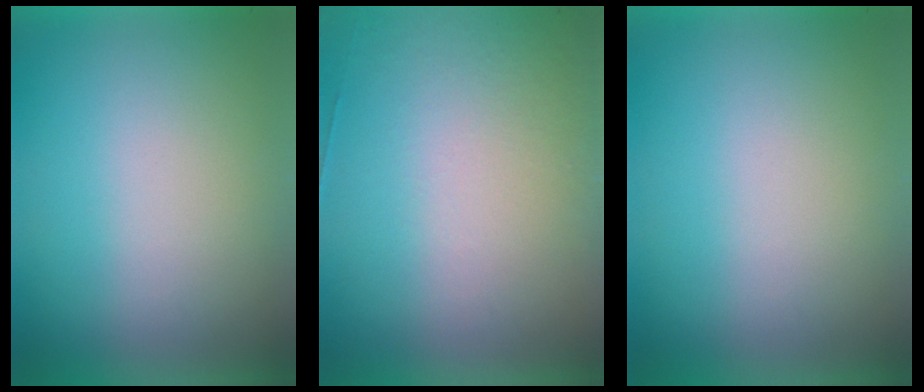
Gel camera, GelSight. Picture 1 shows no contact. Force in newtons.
{"total": 4.5}
{"total": 0.0}